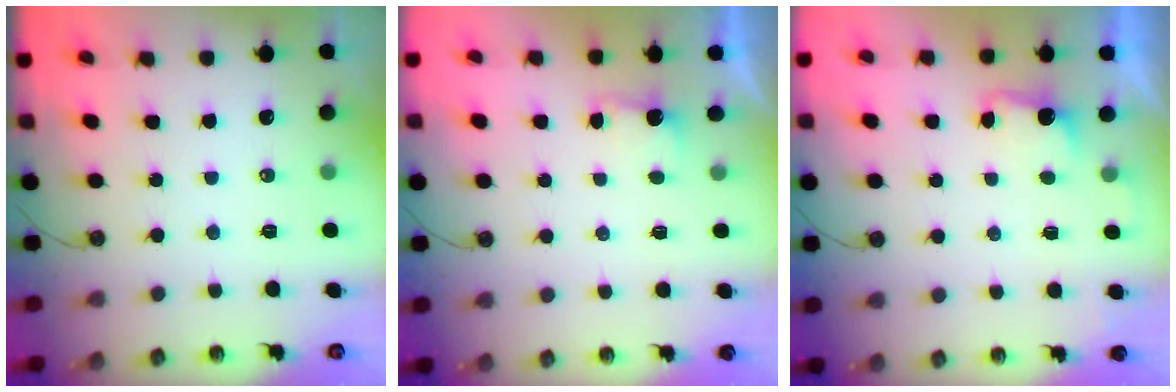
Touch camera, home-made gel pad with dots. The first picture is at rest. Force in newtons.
{"total": 2.2, "press": 1.9, "slide": 1.0}
{"total": 2.5, "press": 2.3, "slide": 0.9}